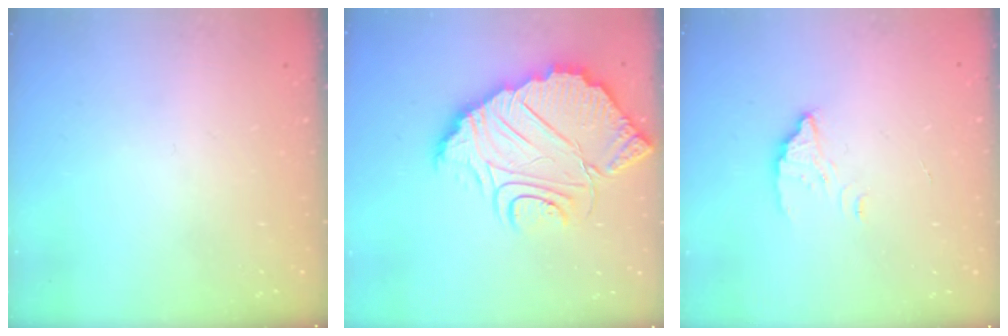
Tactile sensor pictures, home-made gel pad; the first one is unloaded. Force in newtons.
{"total": 16.1, "press": 16.1, "slide": 0.7}
{"total": 2.7, "press": 2.7, "slide": 0.1}